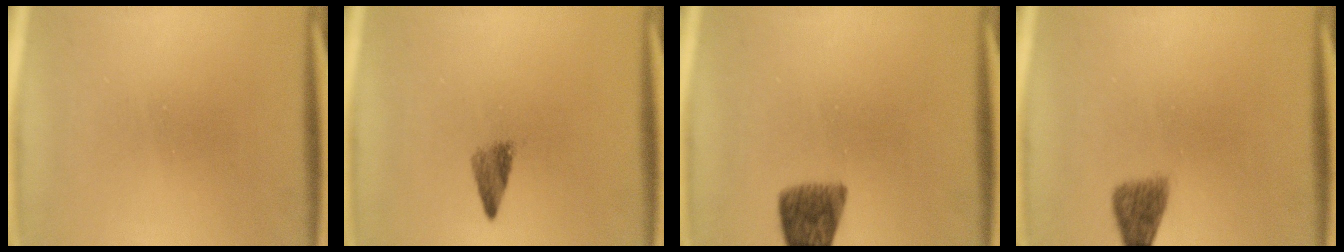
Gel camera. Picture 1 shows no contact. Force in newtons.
{"total": 2.4}
{"total": 6.7}
{"total": 2.7}